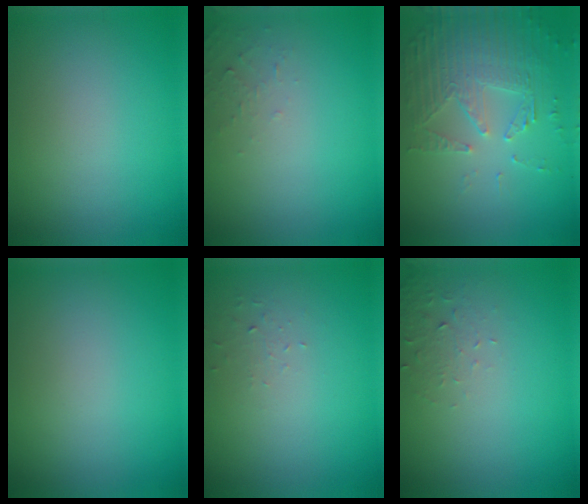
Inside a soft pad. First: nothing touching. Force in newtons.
{"total": 0.9, "press": 0.9, "slide": 0.1}
{"total": 5.5, "press": 3.7, "slide": 4.0}
{"total": 0.0}
{"total": 0.6, "press": 0.3, "slide": 0.6}
{"total": 1.6, "press": 1.6, "slide": 0.4}